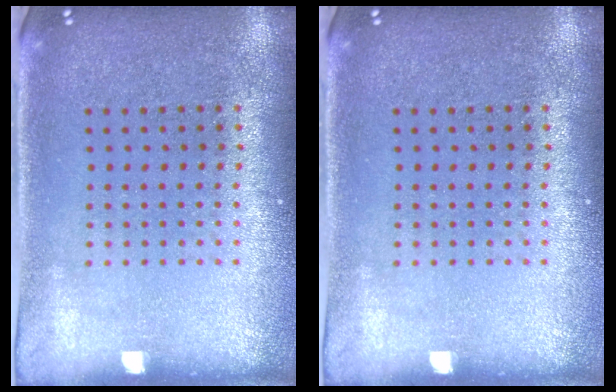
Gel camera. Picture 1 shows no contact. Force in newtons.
{"total": 0.0}